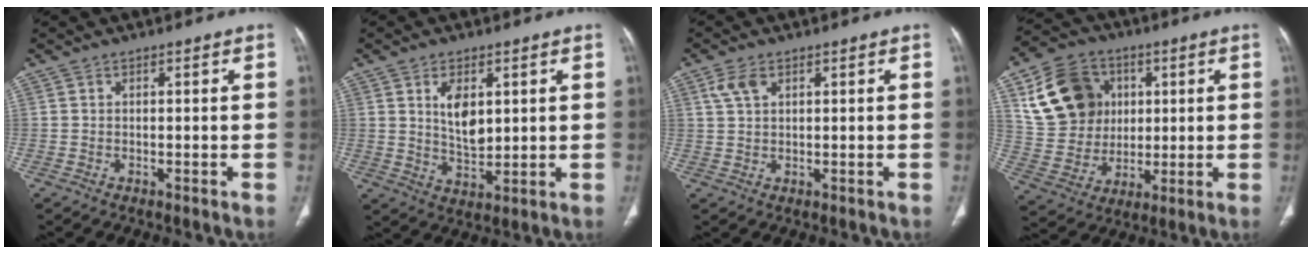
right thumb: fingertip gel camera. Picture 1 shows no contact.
{"total": 7.2, "force": [2.2, 3.9, 5.6], "torque": [-0.082, -0.018, 0.047]}
{"total": 3.6, "force": [1.7, 2.1, 2.4], "torque": [-0.052, 0.004, 0.040]}
{"total": 17.8, "force": [5.2, 14.6, 8.7], "torque": [-0.132, 0.002, 0.104]}